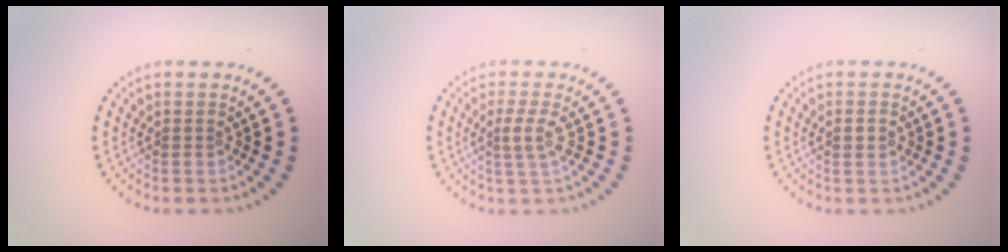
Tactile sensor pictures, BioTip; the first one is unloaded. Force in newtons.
{"total": 2.0, "press": 1.5, "slide": 1.2}
{"total": 1.2, "press": 1.1, "slide": 0.3}